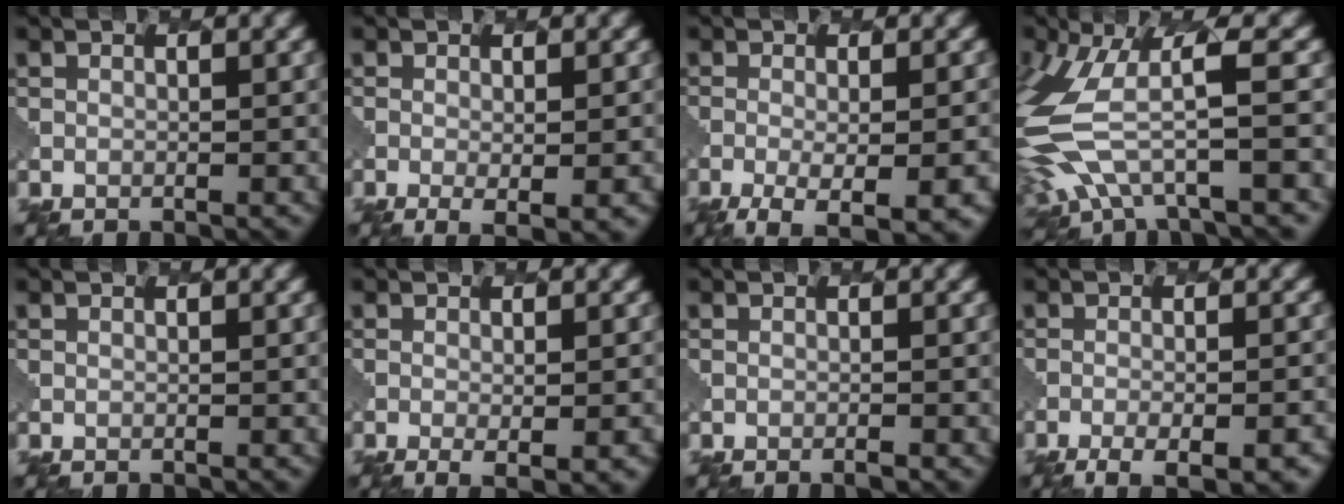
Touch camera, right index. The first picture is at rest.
{"total": 3.2, "force": [-0.9, 0.8, 3.0], "torque": [-0.048, -0.010, -0.010]}
{"total": 6.5, "force": [-2.9, 2.2, 5.4], "torque": [-0.086, -0.010, -0.037]}
{"total": 8.1, "force": [-0.8, 3.4, 7.3], "torque": [-0.181, 0.001, -0.023]}
{"total": 0.0}
{"total": 3.5, "force": [-1.2, 0.9, 3.2], "torque": [-0.045, -0.007, -0.010]}
{"total": 0.7, "force": [-0.5, 0.2, 0.5], "torque": [-0.002, 0.000, -0.008]}
{"total": 6.7, "force": [-3.9, 2.3, 5.0], "torque": [-0.066, -0.009, -0.045]}